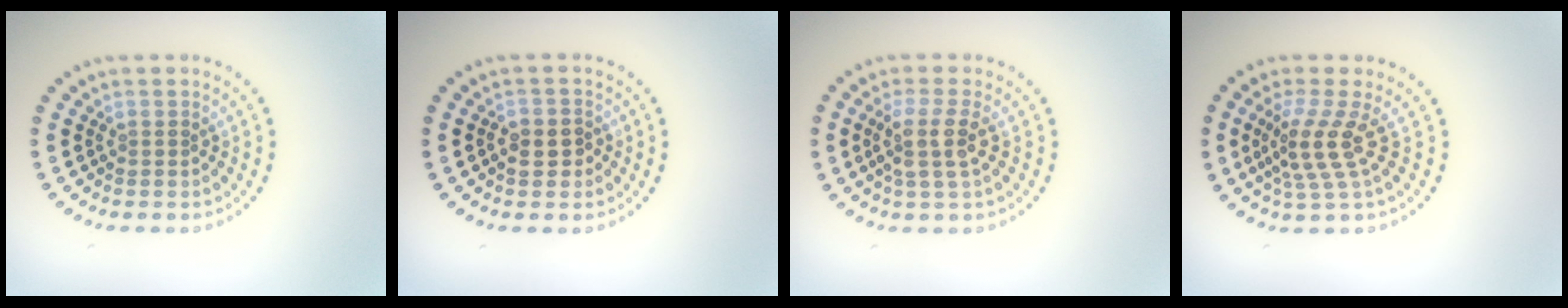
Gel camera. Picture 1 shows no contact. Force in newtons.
{"total": 2.1, "press": 2.0, "slide": 0.7}
{"total": 3.1, "press": 2.5, "slide": 1.8}
{"total": 3.7, "press": 2.6, "slide": 2.5}